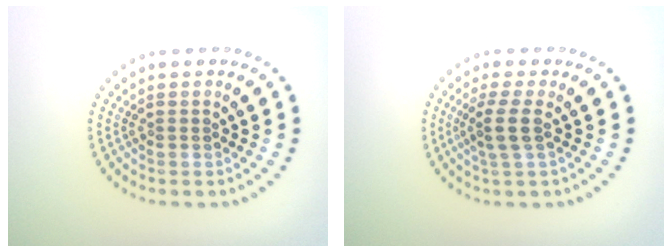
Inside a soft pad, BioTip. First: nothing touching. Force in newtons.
{"total": 2.3, "press": 2.0, "slide": 1.2}